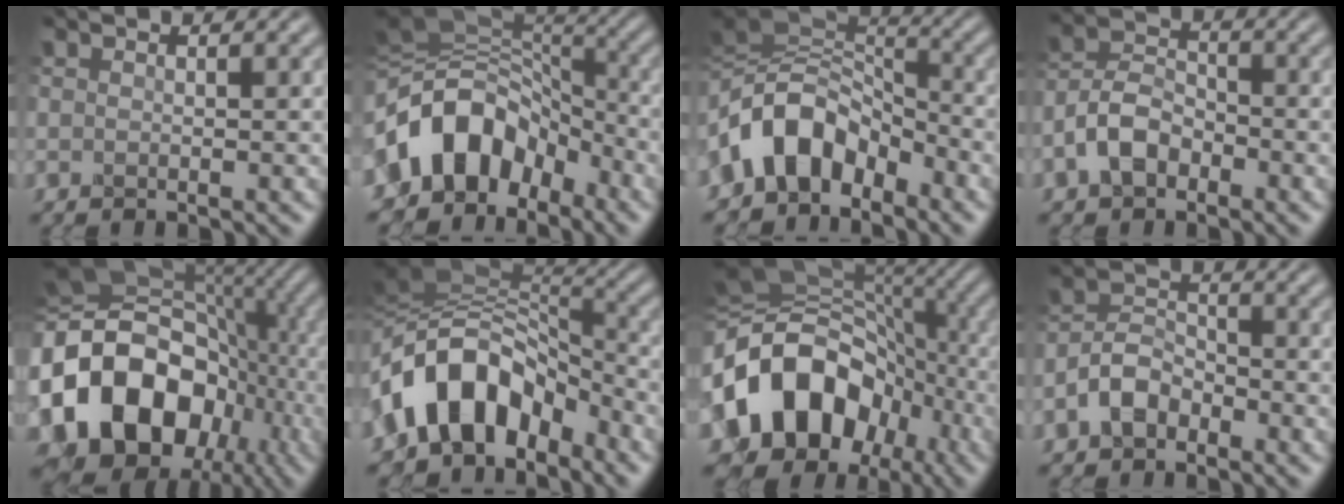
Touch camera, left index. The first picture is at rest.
{"total": 9.9, "force": [-3.5, 7.3, 5.7], "torque": [-0.100, 0.026, -0.083]}
{"total": 8.0, "force": [-2.9, 5.4, 5.1], "torque": [-0.091, 0.019, -0.065]}
{"total": 3.5, "force": [-1.9, 2.3, 1.7], "torque": [-0.045, 0.013, -0.048]}
{"total": 16.7, "force": [-2.8, 13.2, 9.9], "torque": [-0.193, -0.007, -0.054]}
{"total": 9.1, "force": [-3.5, 5.9, 6.0], "torque": [-0.099, 0.020, -0.070]}
{"total": 14.2, "force": [-3.5, 11.2, 8.1], "torque": [-0.157, -0.001, -0.071]}
{"total": 2.9, "force": [-1.9, 1.8, 1.1], "torque": [-0.029, 0.013, -0.049]}